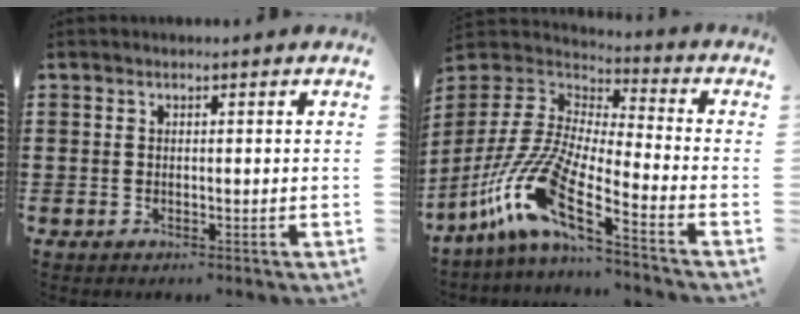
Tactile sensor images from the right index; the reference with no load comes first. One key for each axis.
{"total": 12.5, "fx": -8.4, "fy": 2.2, "fz": 9.0, "tx": -0.225, "ty": -0.016, "tz": -0.174}